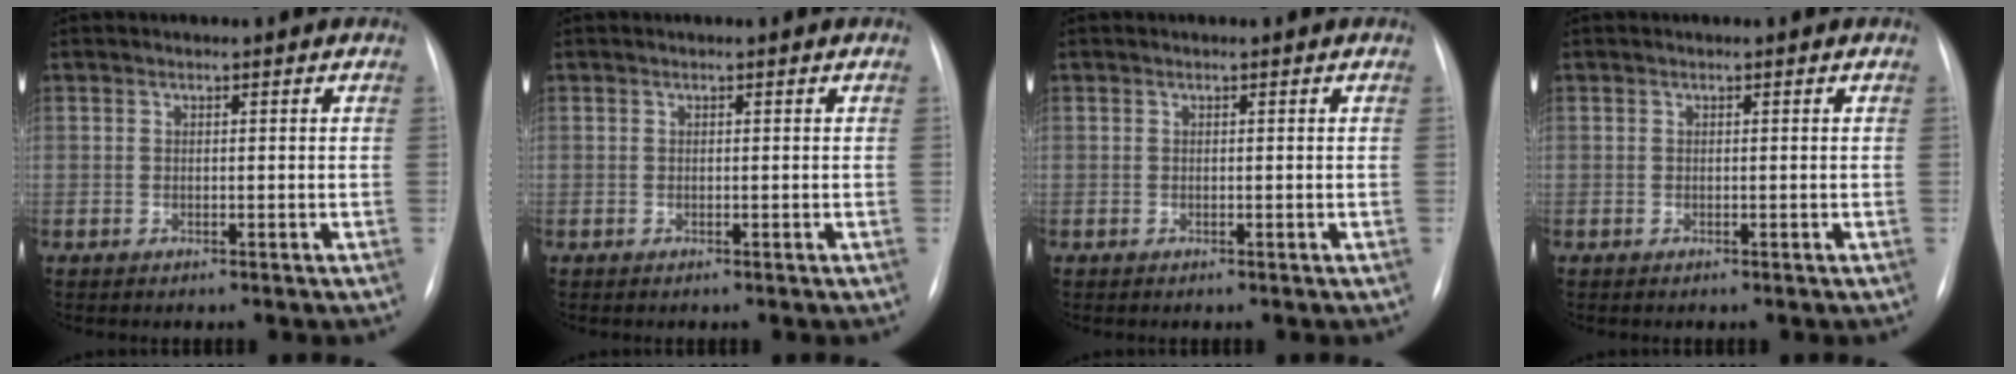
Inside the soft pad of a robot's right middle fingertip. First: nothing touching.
{"total": 0.0}
{"total": 0.0}
{"total": 0.0}